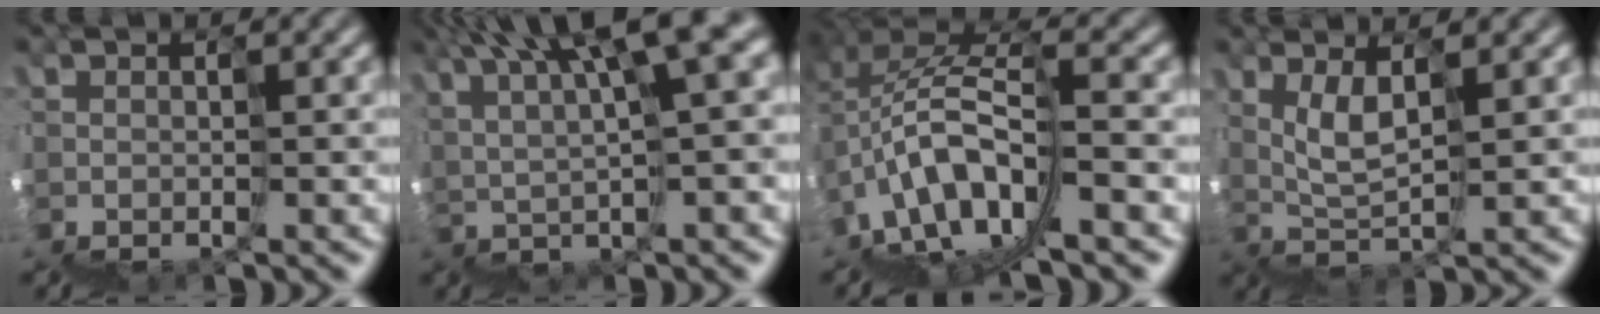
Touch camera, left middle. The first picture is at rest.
{"total": 10.2, "force": [7.5, 1.1, 6.7], "torque": [-0.092, 0.056, 0.139]}
{"total": 5.3, "force": [-1.0, 1.9, 4.8], "torque": [-0.094, 0.053, -0.024]}
{"total": 4.6, "force": [3.4, -2.3, -1.9], "torque": [0.021, 0.040, 0.056]}